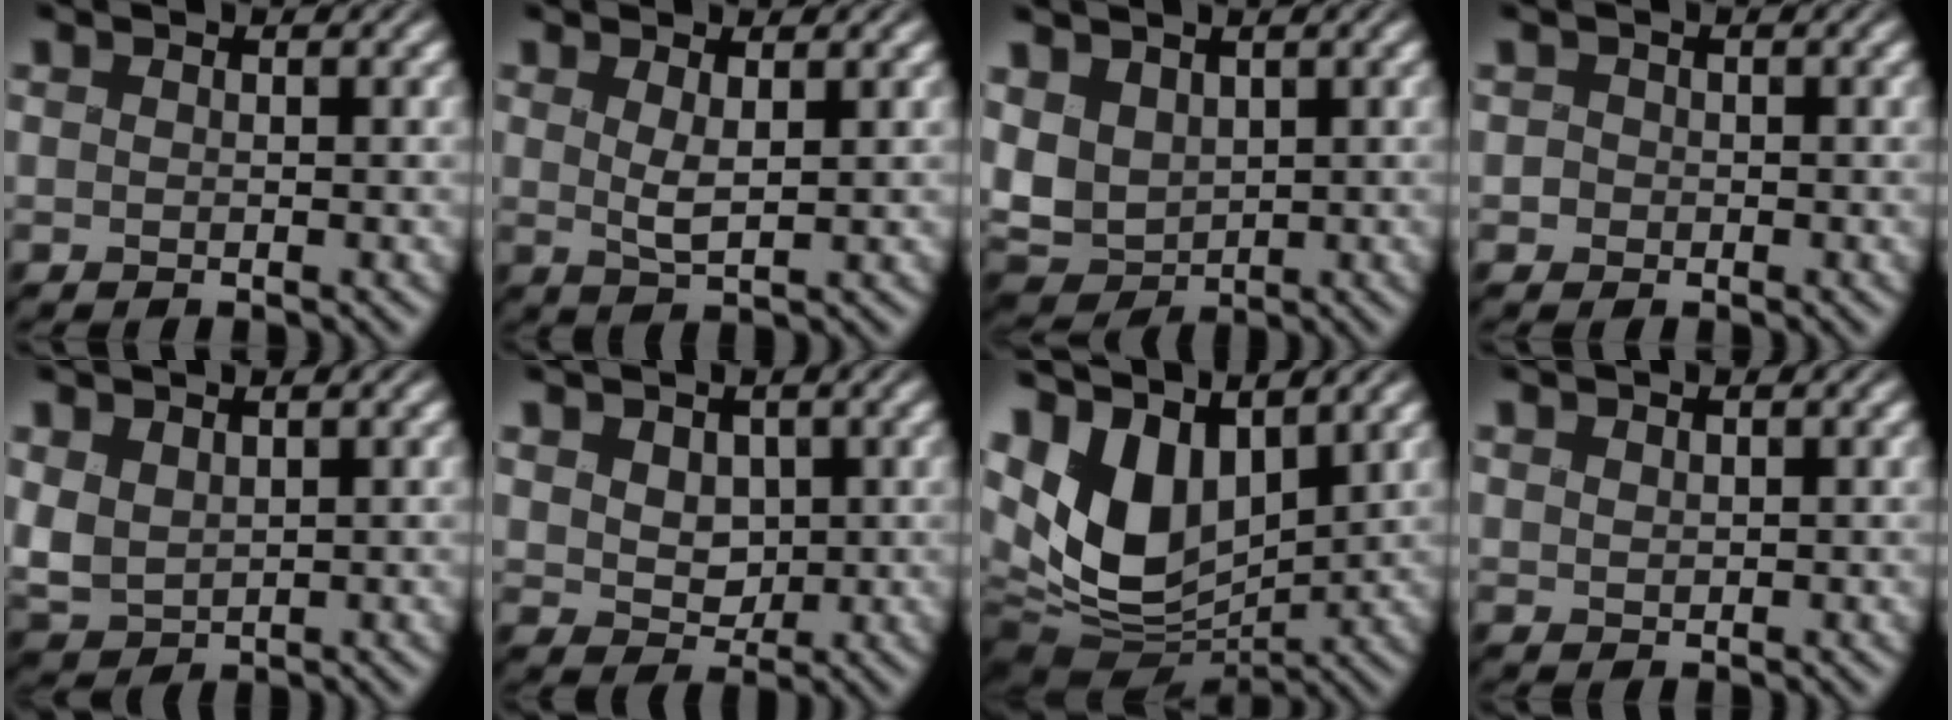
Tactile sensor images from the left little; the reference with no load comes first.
{"total": 1.4, "force": [0.3, 0.1, 1.4], "torque": [-0.033, -0.007, 0.012]}
{"total": 4.4, "force": [0.8, 3.2, 2.9], "torque": [-0.092, 0.002, 0.021]}
{"total": 0.8, "force": [-0.5, 0.4, -0.4], "torque": [0.000, -0.002, 0.001]}
{"total": 2.7, "force": [0.7, 1.8, 2.0], "torque": [-0.064, 0.002, 0.024]}
{"total": 3.0, "force": [0.9, 2.5, 1.5], "torque": [-0.051, 0.000, 0.028]}
{"total": 10.4, "force": [2.3, 6.6, 7.7], "torque": [-0.183, 0.000, 0.052]}
{"total": 0.0}